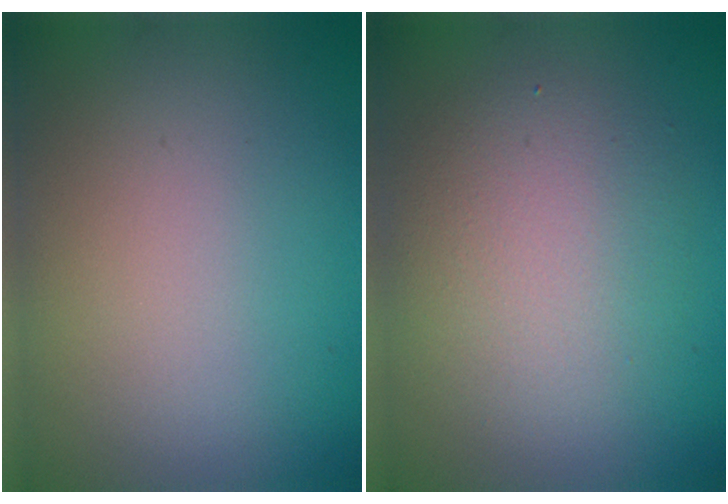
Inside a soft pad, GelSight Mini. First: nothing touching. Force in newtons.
{"total": 4.2, "press": 4.2, "slide": 0.3}